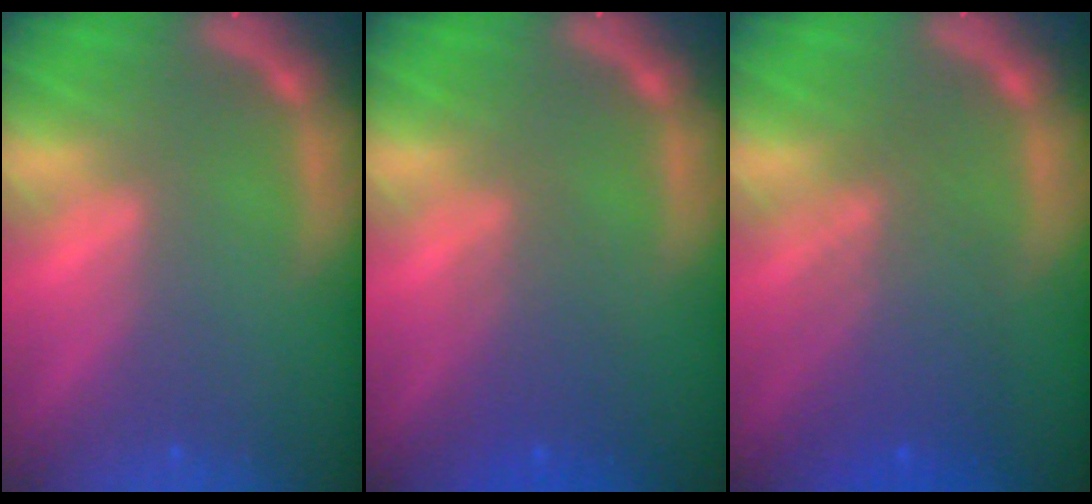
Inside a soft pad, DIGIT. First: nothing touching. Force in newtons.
{"total": 3.1}
{"total": 5.6}